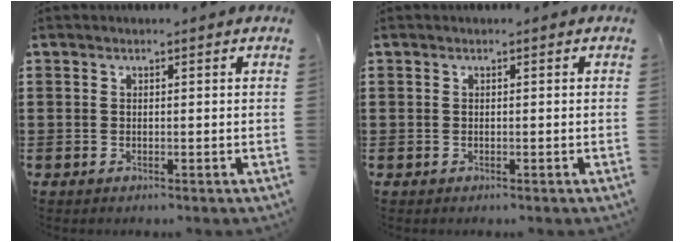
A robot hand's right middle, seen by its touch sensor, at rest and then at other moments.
{"total": 0.0}